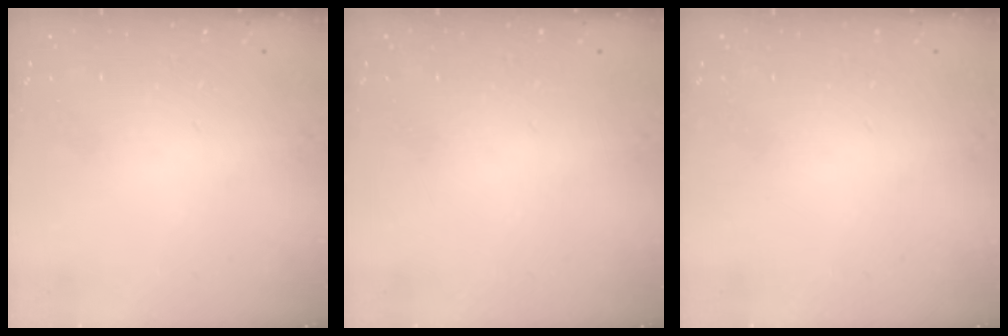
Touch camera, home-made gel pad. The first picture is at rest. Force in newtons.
{"total": 0.0}
{"total": 0.0}